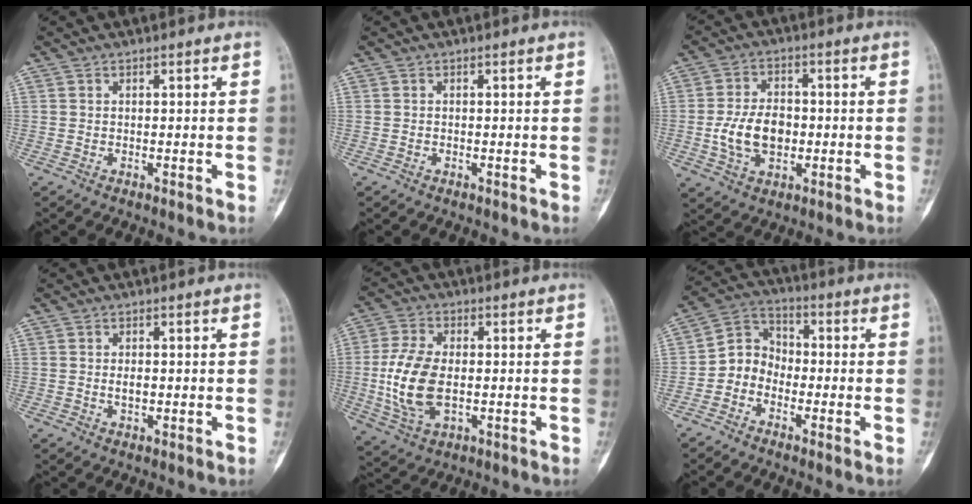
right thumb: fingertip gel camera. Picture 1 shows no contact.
{"total": 0.0}
{"total": 9.9, "force": [-1.3, 6.5, 7.3], "torque": [-0.122, 0.011, -0.023]}
{"total": 1.6, "force": [-0.1, 1.0, 1.3], "torque": [-0.014, 0.001, -0.002]}
{"total": 12.1, "force": [-1.0, 6.8, 10.0], "torque": [-0.208, -0.002, -0.015]}
{"total": 6.7, "force": [-2.2, 5.7, 2.8], "torque": [-0.021, 0.036, -0.060]}